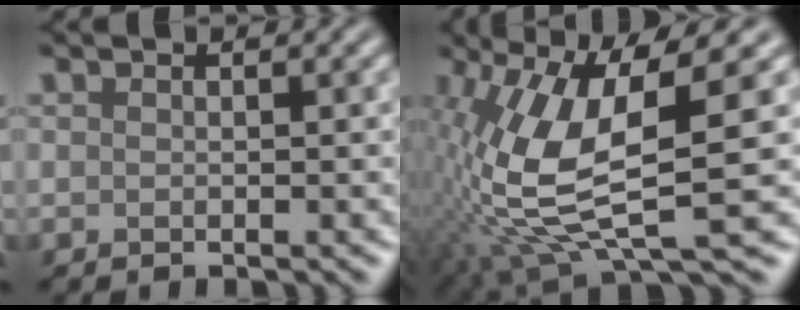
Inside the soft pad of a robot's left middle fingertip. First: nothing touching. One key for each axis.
{"total": 10.1, "fx": -0.4, "fy": 3.3, "fz": 9.5, "tx": -0.209, "ty": -0.011, "tz": -0.006}